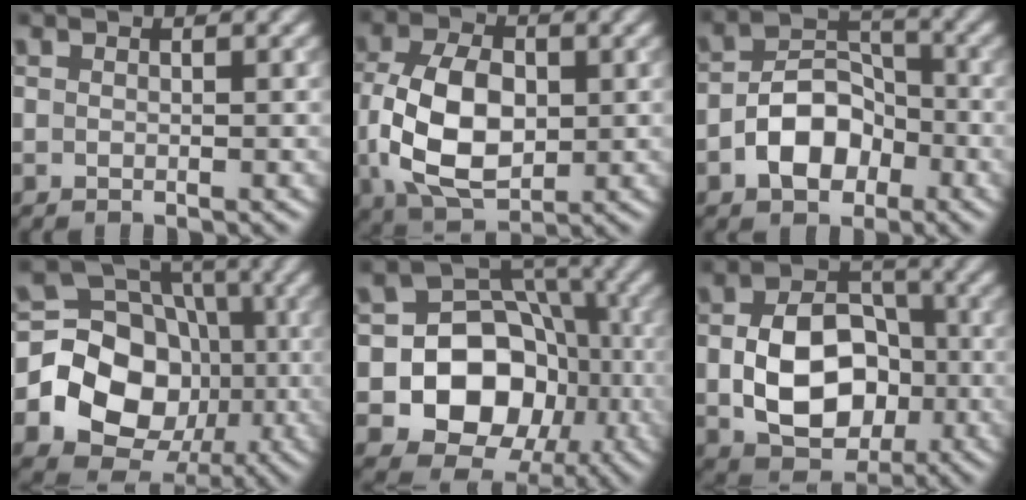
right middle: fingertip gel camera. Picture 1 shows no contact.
{"total": 8.6, "force": [-0.4, 5.4, 6.7], "torque": [-0.143, -0.005, -0.007]}
{"total": 5.4, "force": [-2.4, 3.6, 3.3], "torque": [-0.049, 0.005, -0.046]}
{"total": 13.0, "force": [-2.6, 11.1, 6.2], "torque": [-0.098, -0.007, -0.076]}
{"total": 12.4, "force": [-3.1, 10.3, 6.2], "torque": [-0.087, 0.001, -0.084]}
{"total": 8.8, "force": [-1.2, 6.3, 6.1], "torque": [-0.110, -0.005, -0.017]}